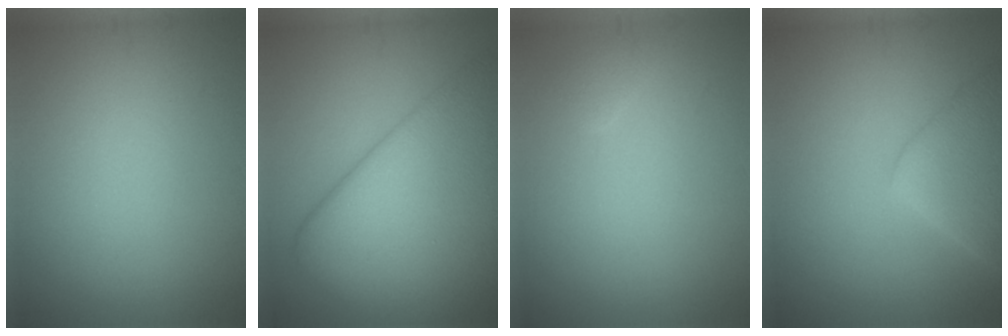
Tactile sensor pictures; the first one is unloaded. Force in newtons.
{"total": 12.0, "press": 12.0, "slide": 0.5}
{"total": 0.8, "press": 0.8, "slide": 0.1}
{"total": 4.9, "press": 4.8, "slide": 0.3}